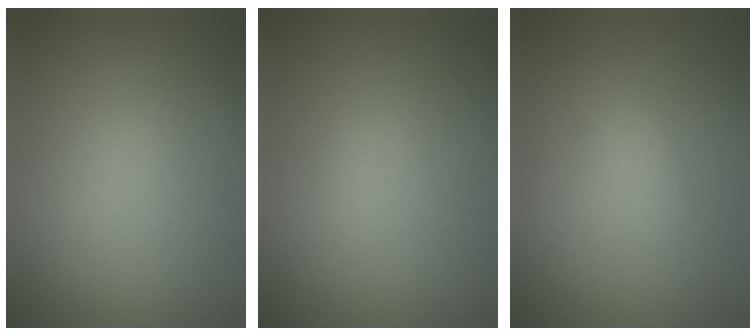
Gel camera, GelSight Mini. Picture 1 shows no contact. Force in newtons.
{"total": 0.6, "press": 0.6, "slide": 0.0}
{"total": 1.3, "press": 1.3, "slide": 0.1}